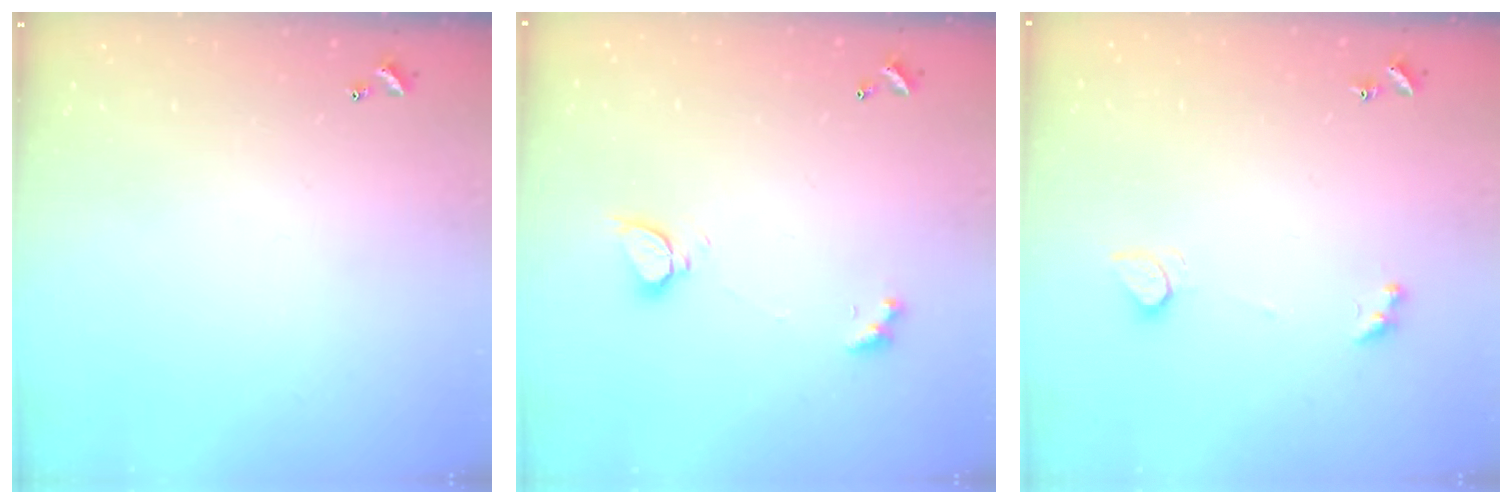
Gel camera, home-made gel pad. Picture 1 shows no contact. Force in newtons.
{"total": 3.3, "press": 3.3, "slide": 0.4}
{"total": 1.4, "press": 1.2, "slide": 0.6}